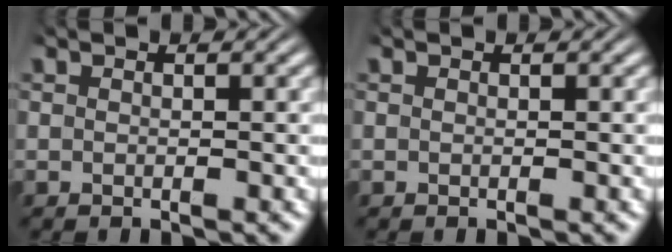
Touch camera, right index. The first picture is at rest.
{"total": 0.0}